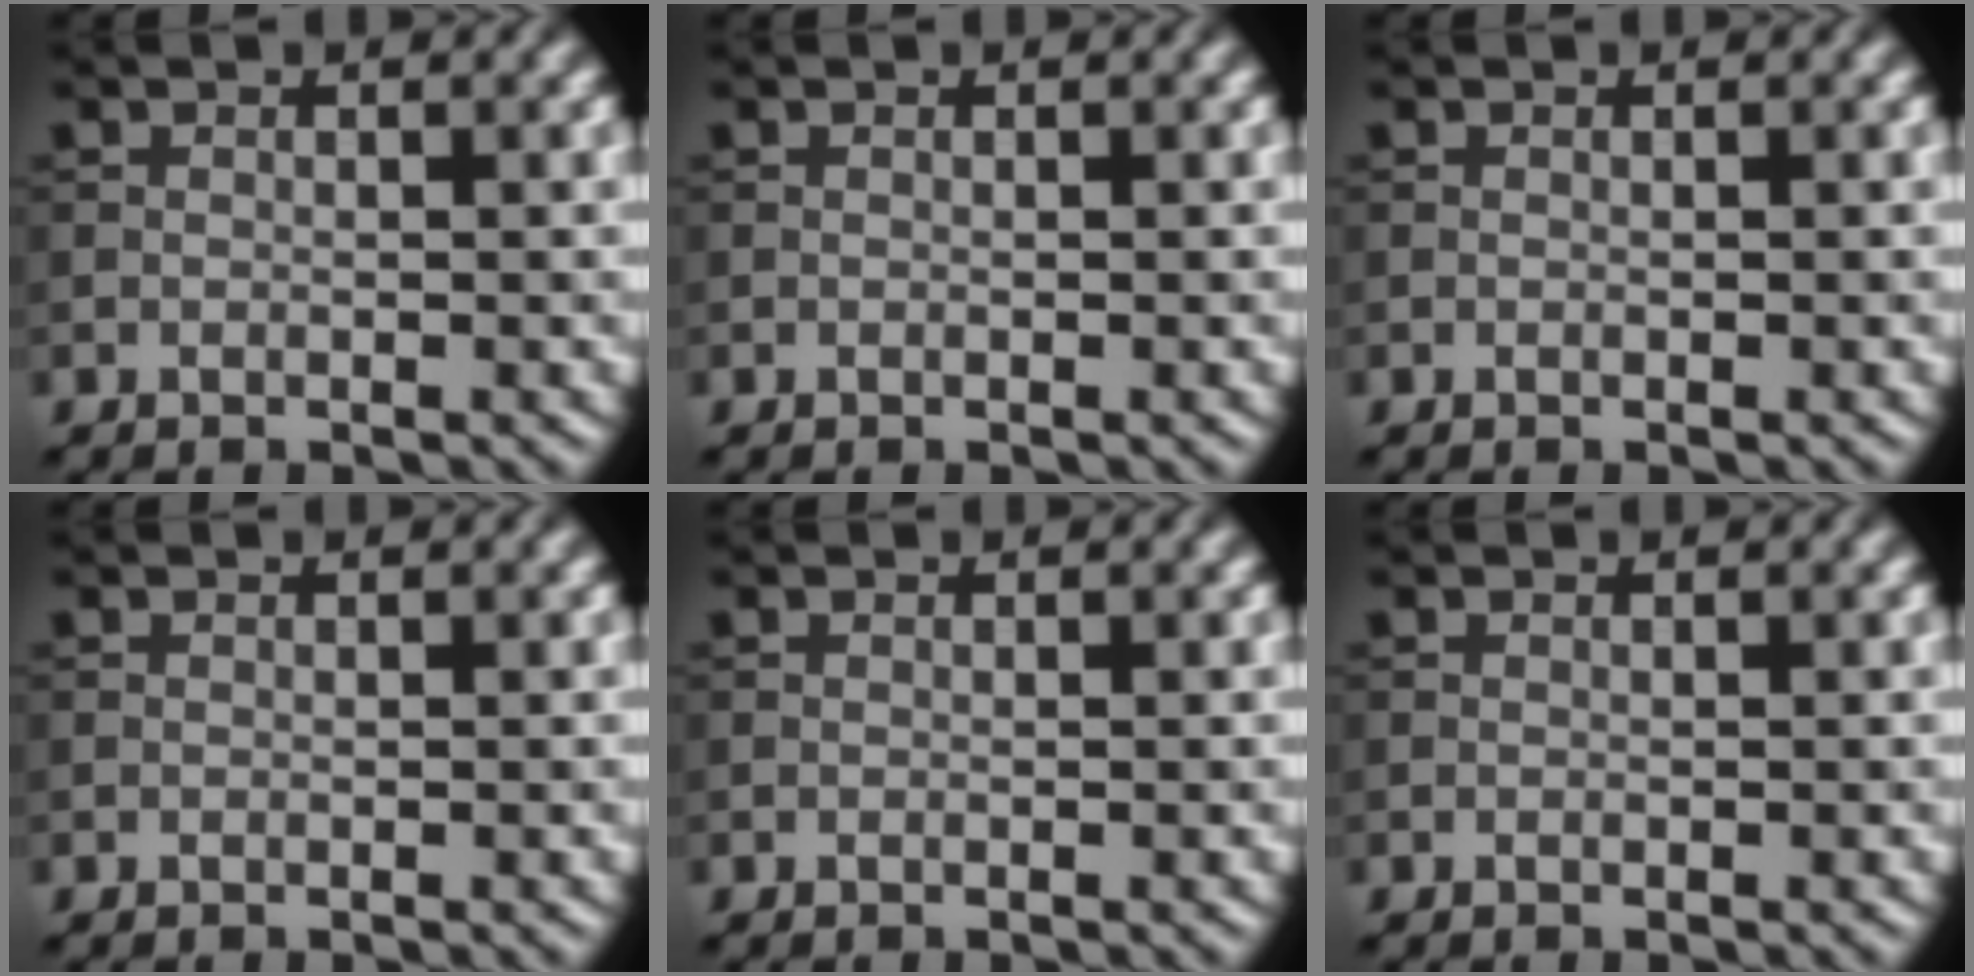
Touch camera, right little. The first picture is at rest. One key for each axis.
{"total": 0.0}
{"total": 0.0}
{"total": 0.0}
{"total": 0.0}
{"total": 0.0}